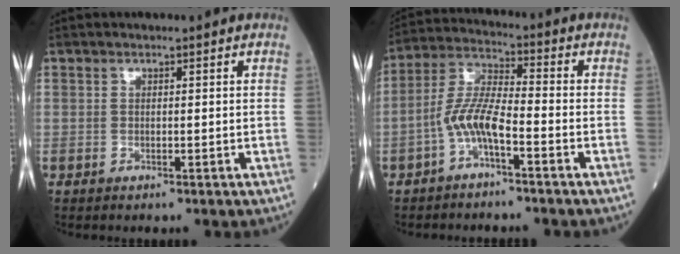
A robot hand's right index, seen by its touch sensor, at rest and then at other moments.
{"total": 6.9, "force": [-3.1, 1.2, 6.1], "torque": [-0.137, 0.013, -0.063]}